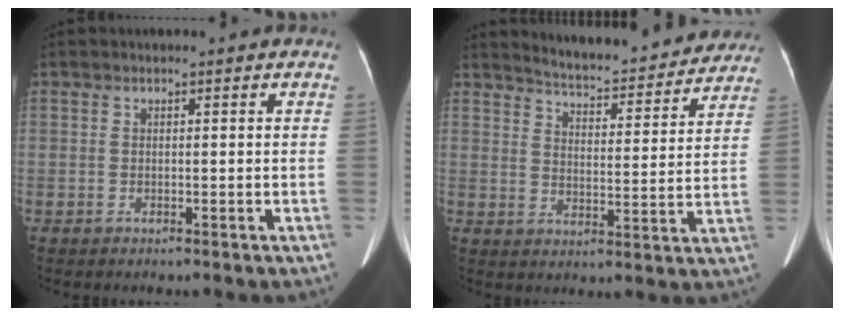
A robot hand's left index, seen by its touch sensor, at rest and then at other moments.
{"total": 16.3, "force": [15.4, 2.7, 4.8], "torque": [-0.056, -0.016, 0.194]}